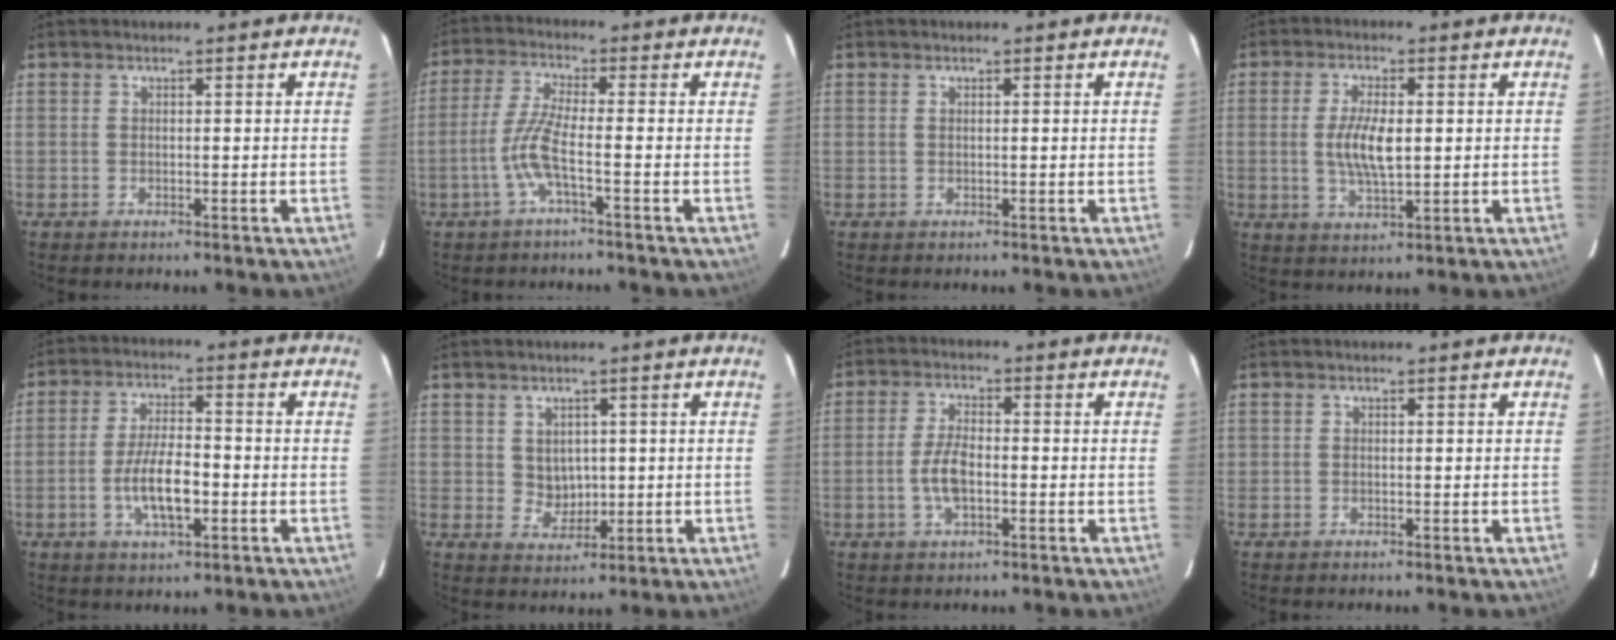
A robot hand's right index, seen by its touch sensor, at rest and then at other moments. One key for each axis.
{"total": 5.9, "fx": -2.4, "fy": -0.1, "fz": 5.4, "tx": -0.122, "ty": 0.000, "tz": -0.047}
{"total": 0.0}
{"total": 7.3, "fx": 0.2, "fy": 2.8, "fz": 6.7, "tx": -0.130, "ty": -0.003, "tz": 0.007}
{"total": 8.4, "fx": -2.5, "fy": 2.9, "fz": 7.5, "tx": -0.149, "ty": -0.004, "tz": -0.043}
{"total": 3.7, "fx": 0.9, "fy": 3.3, "fz": 1.4, "tx": -0.021, "ty": 0.002, "tz": 0.027}
{"total": 5.6, "fx": -1.5, "fy": 2.5, "fz": 4.9, "tx": -0.102, "ty": 0.003, "tz": -0.026}
{"total": 0.0}